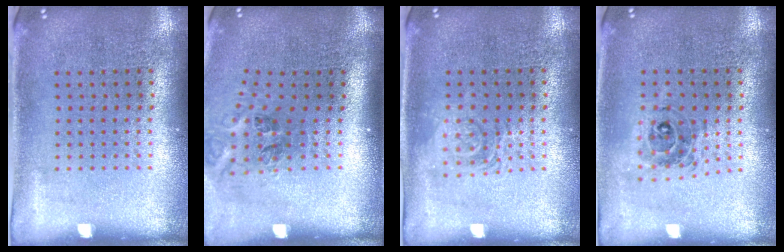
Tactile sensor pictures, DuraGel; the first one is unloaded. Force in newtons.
{"total": 1.5, "press": 1.0, "slide": 1.0}
{"total": 1.2, "press": 1.2, "slide": 0.2}
{"total": 0.8, "press": 0.8, "slide": 0.1}